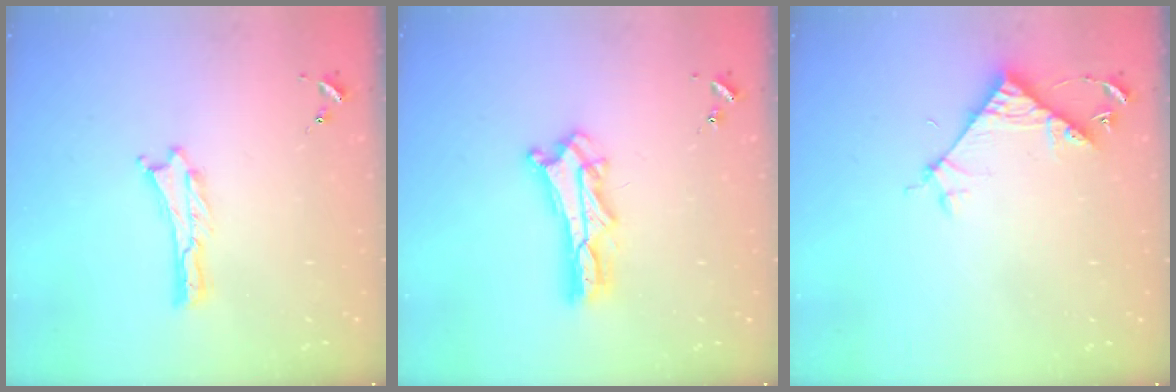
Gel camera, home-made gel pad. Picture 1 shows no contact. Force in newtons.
{"total": 5.7, "press": 5.7, "slide": 0.6}
{"total": 6.0, "press": 6.0, "slide": 0.4}